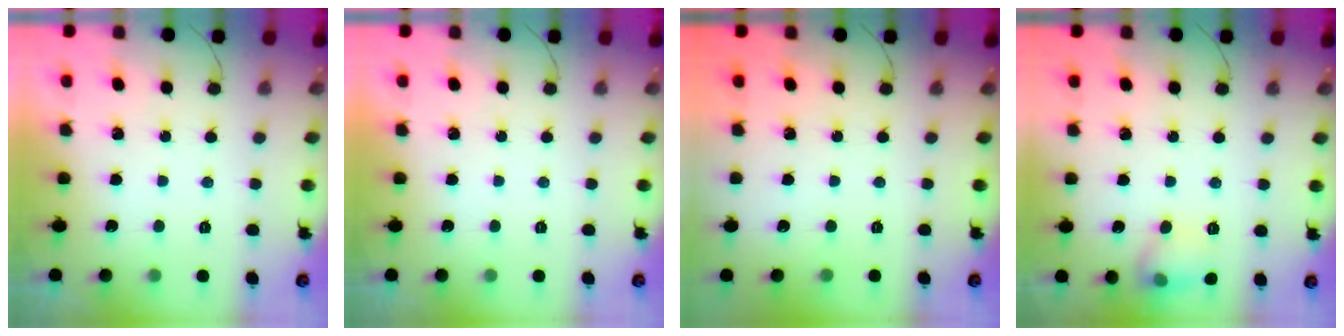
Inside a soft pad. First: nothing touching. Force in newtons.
{"total": 0.0}
{"total": 0.0}
{"total": 9.3, "press": 9.3, "slide": 0.8}